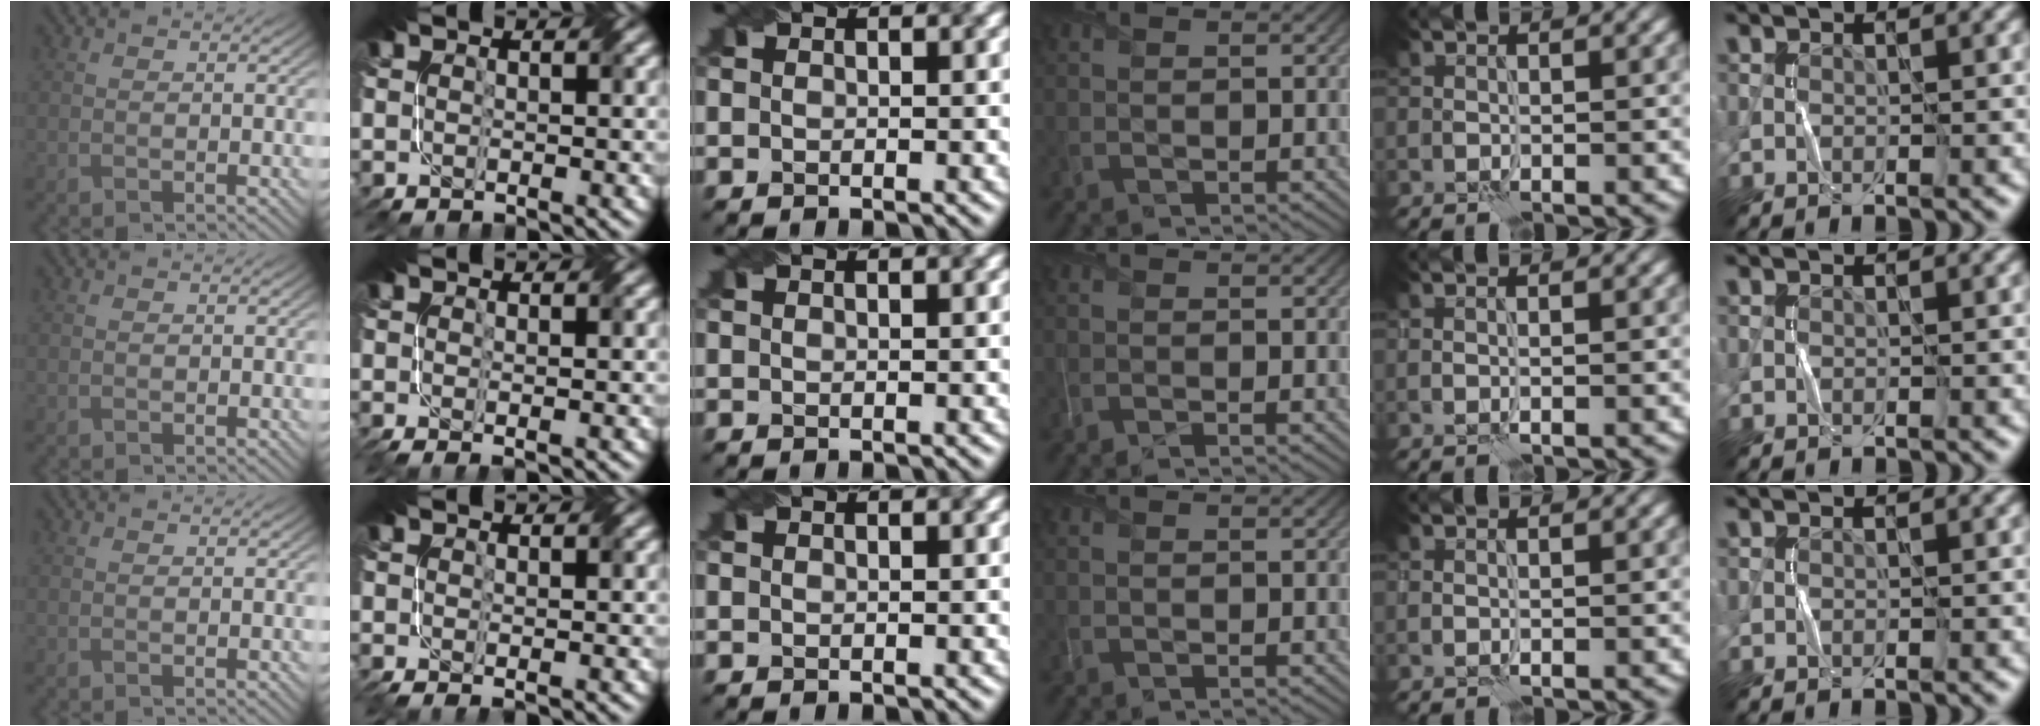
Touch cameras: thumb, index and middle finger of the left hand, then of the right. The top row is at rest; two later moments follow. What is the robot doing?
{"motion": "fold", "object": "netting"}